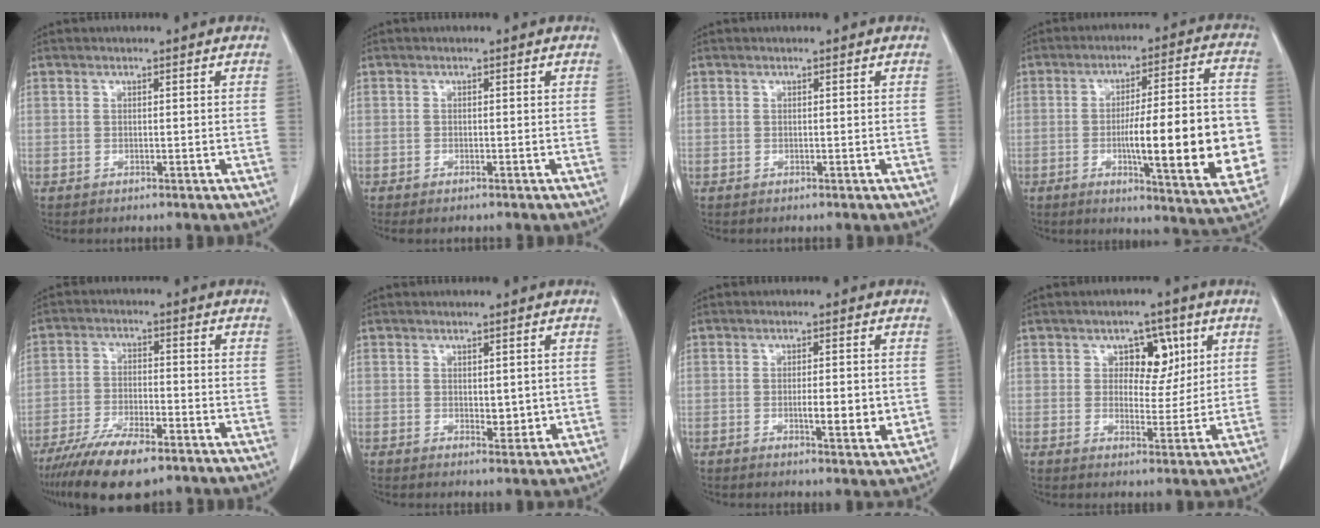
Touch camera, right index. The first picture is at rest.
{"total": 0.9, "force": [-0.7, 0.1, 0.5], "torque": [-0.009, -0.003, -0.006]}
{"total": 0.0}
{"total": 20.1, "force": [-3.3, 2.9, 19.6], "torque": [-0.227, 0.014, -0.036]}
{"total": 11.1, "force": [-7.9, 2.8, 7.2], "torque": [-0.127, -0.021, -0.137]}
{"total": 2.7, "force": [0.2, 1.5, 2.2], "torque": [-0.025, -0.007, 0.010]}
{"total": 5.2, "force": [-0.6, 1.2, 5.1], "torque": [-0.074, -0.006, -0.007]}
{"total": 6.1, "force": [2.4, 3.9, 4.1], "torque": [-0.046, 0.009, 0.036]}